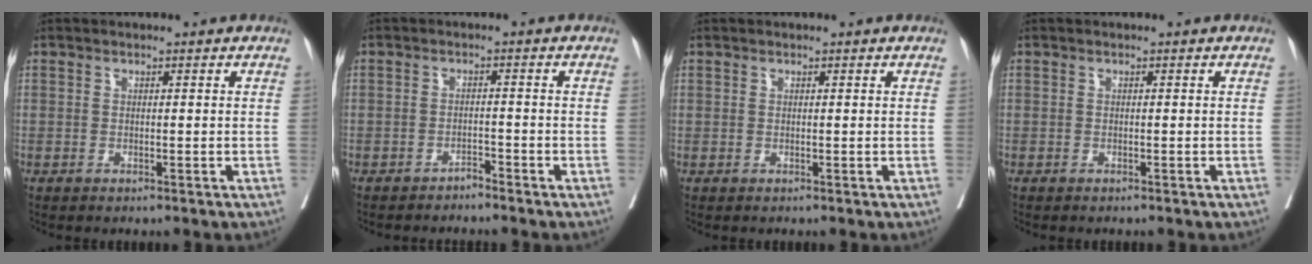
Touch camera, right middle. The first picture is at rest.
{"total": 2.6, "force": [-2.5, 0.2, 0.6], "torque": [0.000, -0.001, -0.038]}
{"total": 0.0}
{"total": 1.3, "force": [-1.2, 0.2, 0.5], "torque": [-0.005, 0.000, -0.017]}